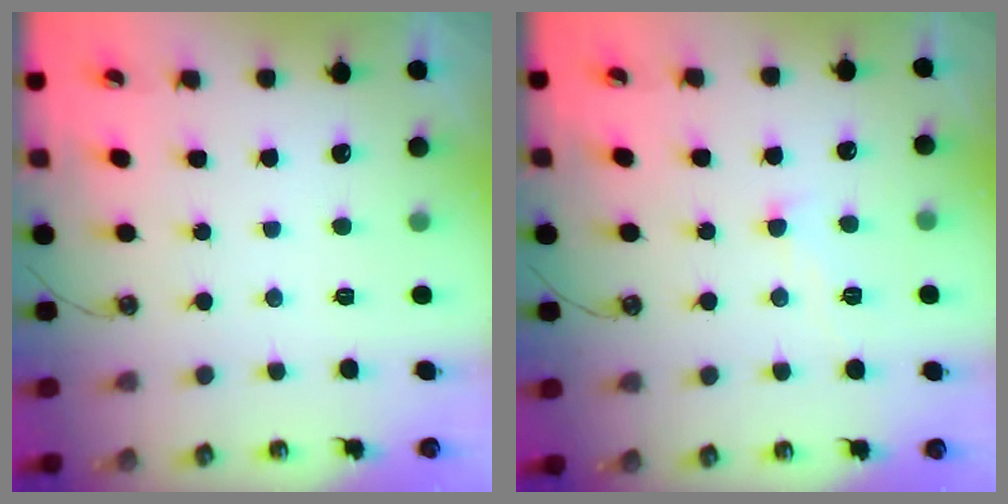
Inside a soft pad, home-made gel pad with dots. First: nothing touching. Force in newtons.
{"total": 0.6, "press": 0.4, "slide": 0.4}